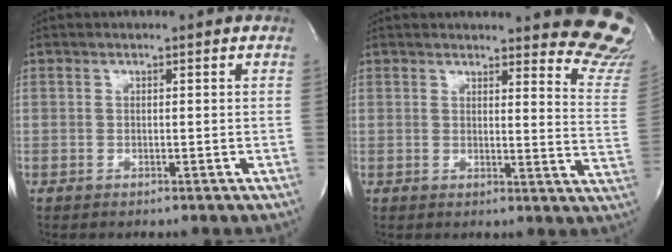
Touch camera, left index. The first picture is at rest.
{"total": 13.8, "force": [12.9, 1.3, 4.9], "torque": [-0.029, -0.101, 0.113]}